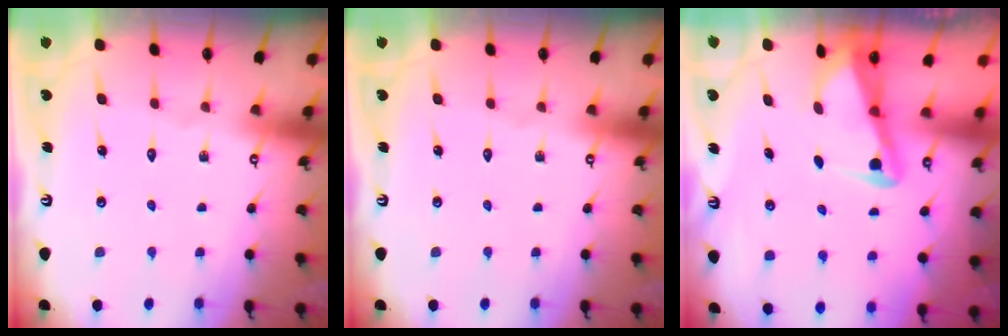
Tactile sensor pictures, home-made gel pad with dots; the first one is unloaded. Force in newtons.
{"total": 0.0}
{"total": 3.2, "press": 3.2, "slide": 0.3}